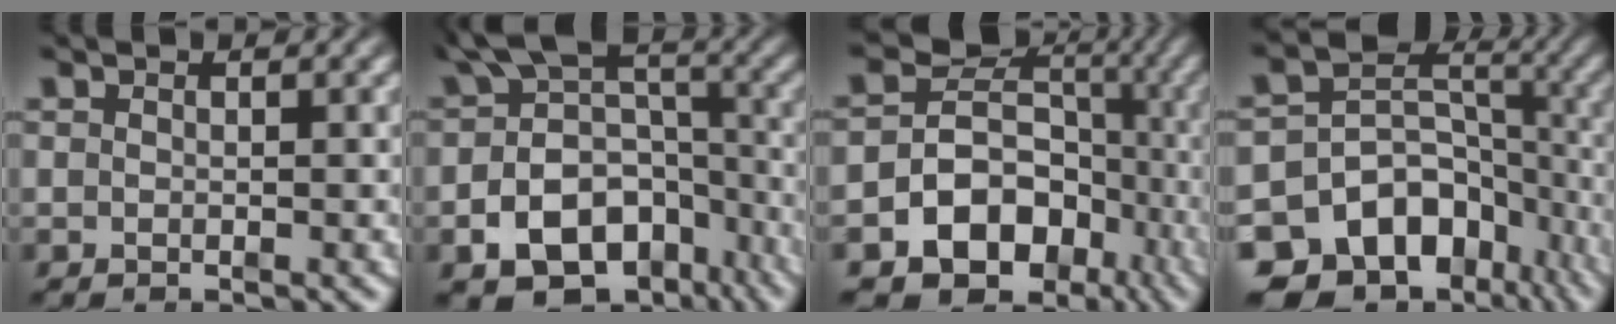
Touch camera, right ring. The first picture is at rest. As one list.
[{"total": 12.2, "force": [-5.1, 9.3, 6.0], "torque": [-0.101, -0.033, -0.079]}, {"total": 18.4, "force": [-6.7, 15.1, 8.1], "torque": [-0.166, -0.071, -0.100]}, {"total": 18.4, "force": [-6.9, 14.4, 9.1], "torque": [-0.173, -0.065, -0.097]}]